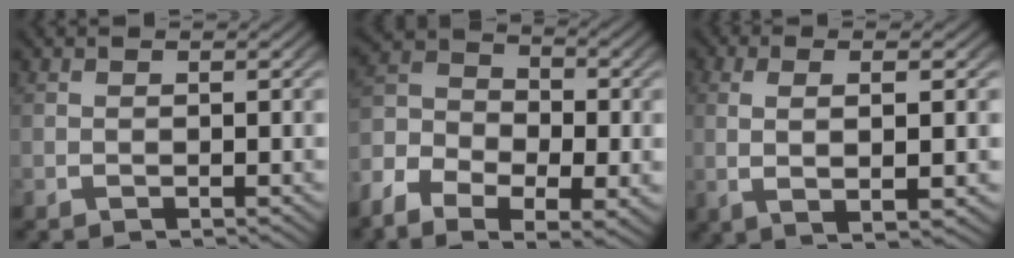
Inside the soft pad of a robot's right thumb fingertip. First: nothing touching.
{"total": 8.1, "force": [-1.2, 5.8, 5.5], "torque": [-0.109, -0.023, -0.024]}
{"total": 5.7, "force": [0.3, 1.9, 5.4], "torque": [-0.107, -0.003, 0.015]}